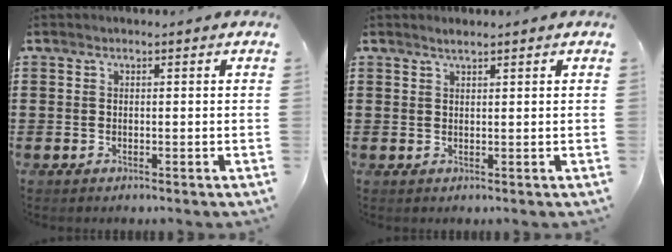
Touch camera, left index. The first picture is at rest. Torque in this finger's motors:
{"motor_torque": [0.07, -0.03, 0.02, 0.02]}